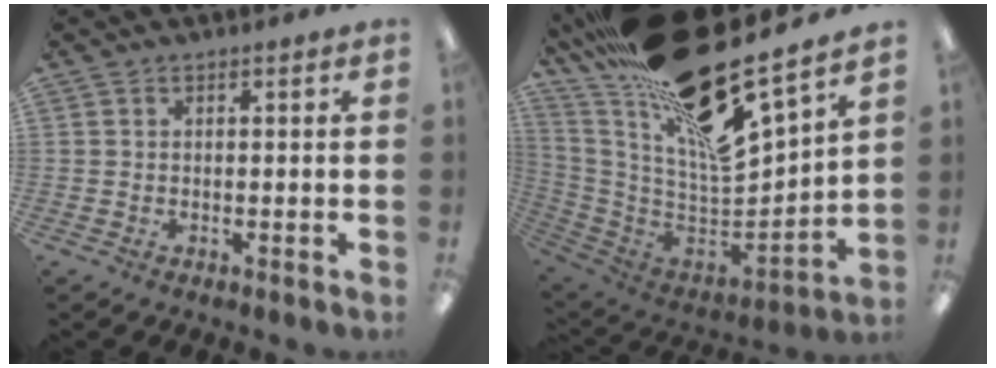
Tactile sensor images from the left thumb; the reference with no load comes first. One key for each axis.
{"total": 27.1, "fx": 19.2, "fy": 6.8, "fz": 18.0, "tx": -0.288, "ty": -0.142, "tz": 0.323}